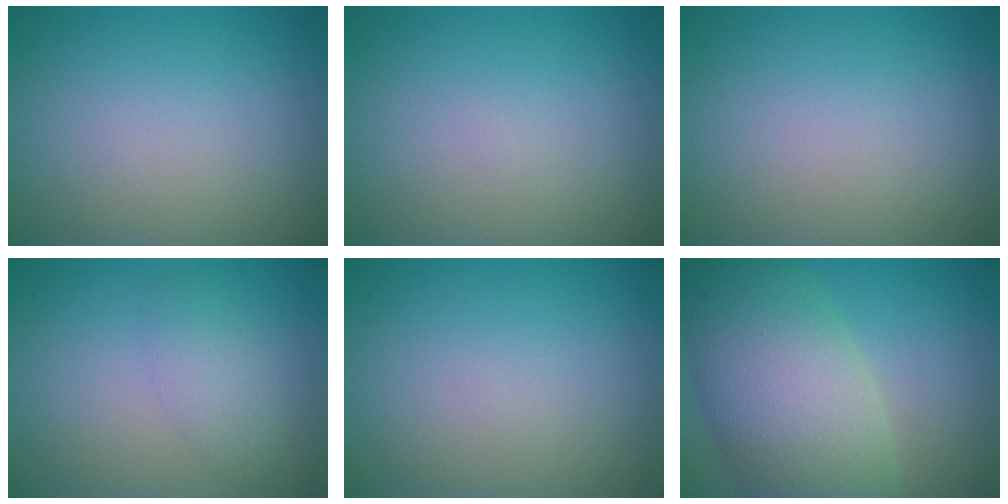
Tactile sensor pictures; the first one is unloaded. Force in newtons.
{"total": 0.0}
{"total": 0.0}
{"total": 1.9, "press": 1.9, "slide": 0.1}
{"total": 0.0}
{"total": 10.8, "press": 10.8, "slide": 0.7}